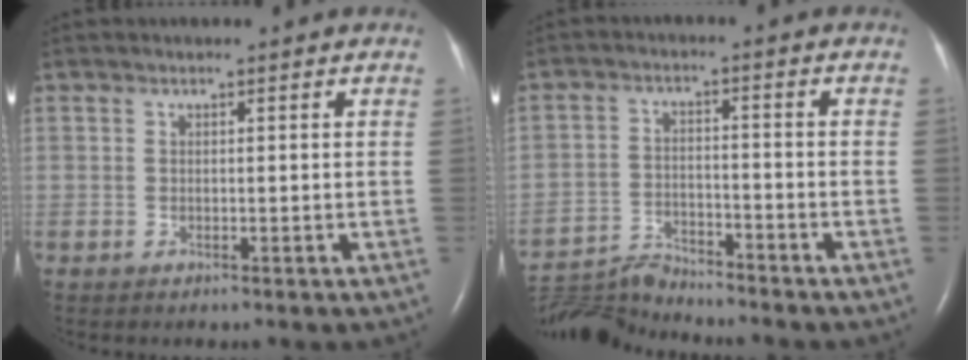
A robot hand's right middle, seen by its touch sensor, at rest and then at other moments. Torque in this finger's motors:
{"motor_torque": [-0.70, -0.54, -0.11, -0.04]}